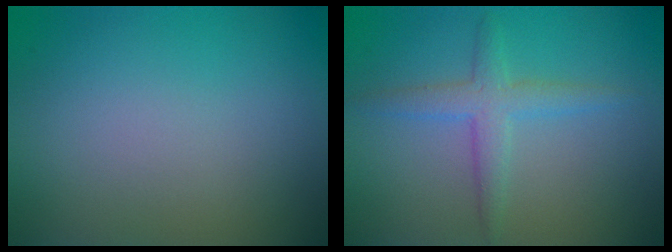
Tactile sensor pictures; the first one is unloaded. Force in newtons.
{"total": 2.7, "press": 2.7, "slide": 0.1}